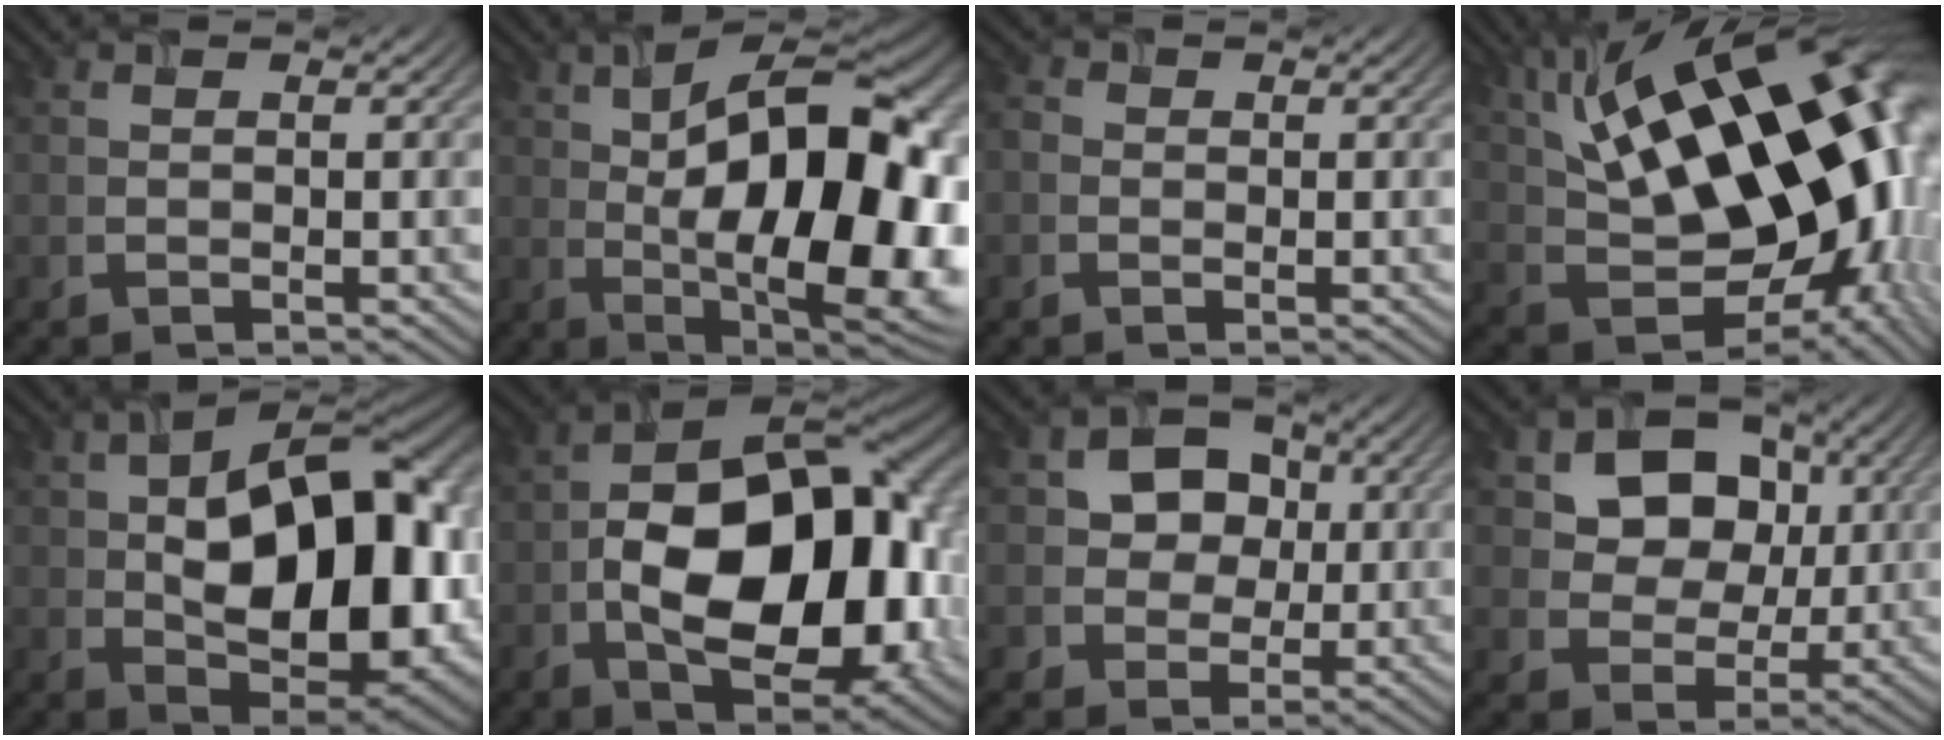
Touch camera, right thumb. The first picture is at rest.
{"total": 20.4, "force": [1.1, 8.6, 18.5], "torque": [-0.257, 0.029, -0.003]}
{"total": 1.2, "force": [-0.3, 1.1, 0.4], "torque": [-0.008, -0.003, -0.011]}
{"total": 22.2, "force": [5.8, 11.7, 18.0], "torque": [-0.290, 0.032, 0.102]}
{"total": 19.7, "force": [1.1, 10.9, 16.3], "torque": [-0.227, 0.005, 0.011]}
{"total": 18.5, "force": [-1.9, 10.9, 14.8], "torque": [-0.242, -0.012, -0.030]}
{"total": 8.8, "force": [1.6, 7.5, 4.3], "torque": [-0.085, 0.020, 0.008]}
{"total": 11.5, "force": [3.7, 9.1, 6.0], "torque": [-0.132, 0.008, 0.063]}